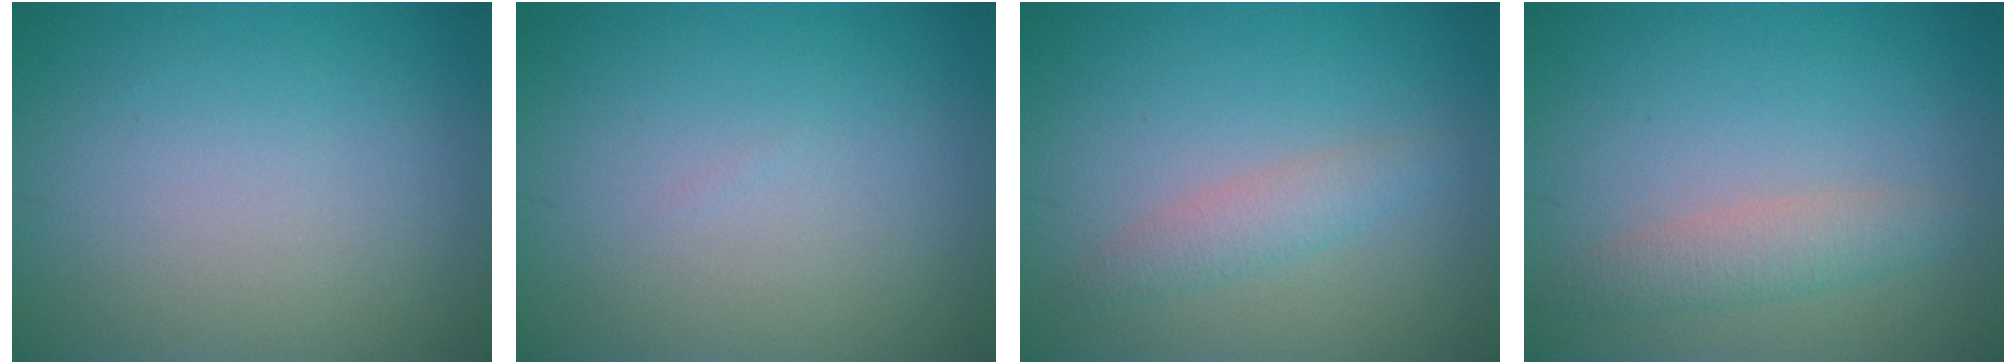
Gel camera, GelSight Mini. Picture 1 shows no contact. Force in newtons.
{"total": 0.0}
{"total": 2.1, "press": 2.1, "slide": 0.1}
{"total": 2.5, "press": 2.5, "slide": 0.1}